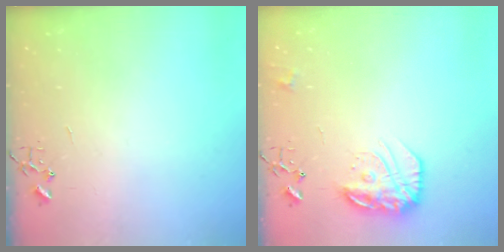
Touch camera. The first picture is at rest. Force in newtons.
{"total": 15.4, "press": 15.3, "slide": 1.0}